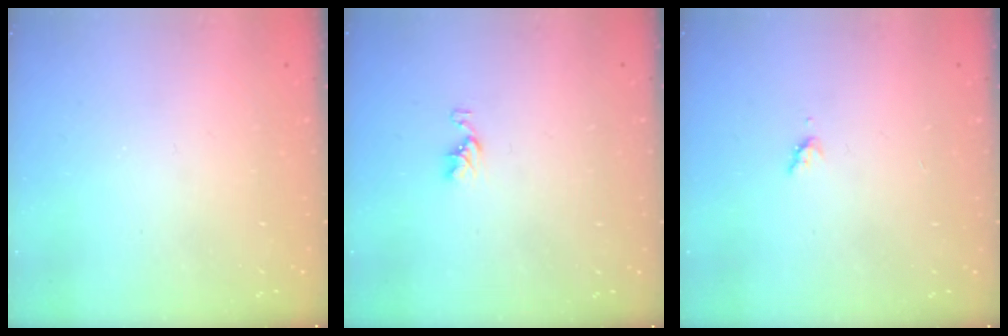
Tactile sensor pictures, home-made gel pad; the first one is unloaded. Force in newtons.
{"total": 3.3, "press": 3.3, "slide": 0.5}
{"total": 3.6, "press": 3.5, "slide": 0.6}